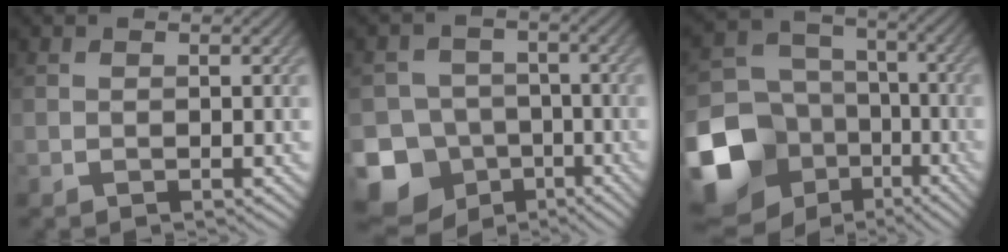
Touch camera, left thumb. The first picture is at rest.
{"total": 13.0, "force": [-6.8, 10.5, 3.2], "torque": [-0.095, -0.041, -0.127]}
{"total": 18.3, "force": [-7.8, 14.9, 7.1], "torque": [-0.221, -0.048, -0.137]}